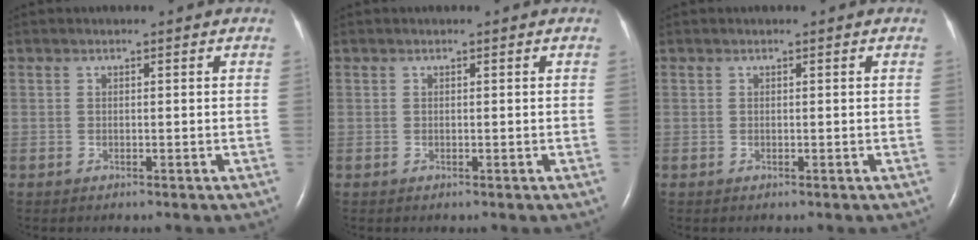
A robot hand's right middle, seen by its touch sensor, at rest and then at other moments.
{"total": 0.0}
{"total": 0.0}